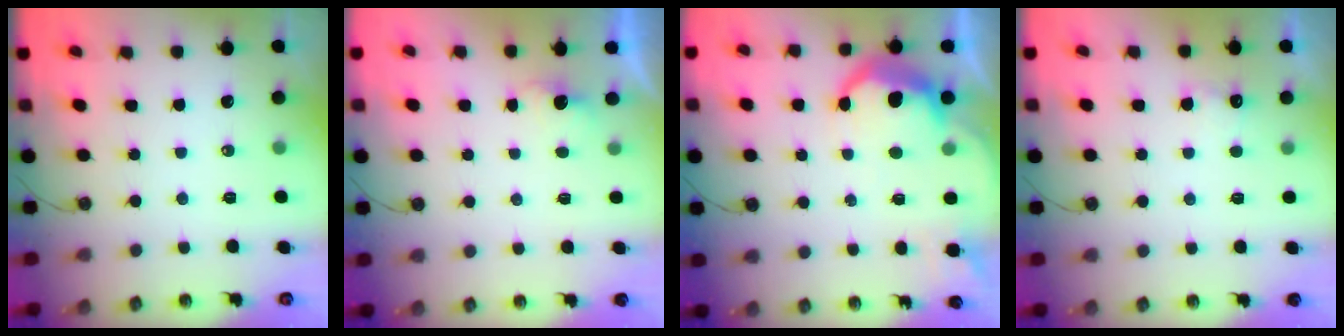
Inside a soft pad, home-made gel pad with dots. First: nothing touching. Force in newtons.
{"total": 1.9, "press": 1.7, "slide": 0.8}
{"total": 11.1, "press": 11.1, "slide": 0.7}
{"total": 4.3, "press": 4.1, "slide": 1.2}